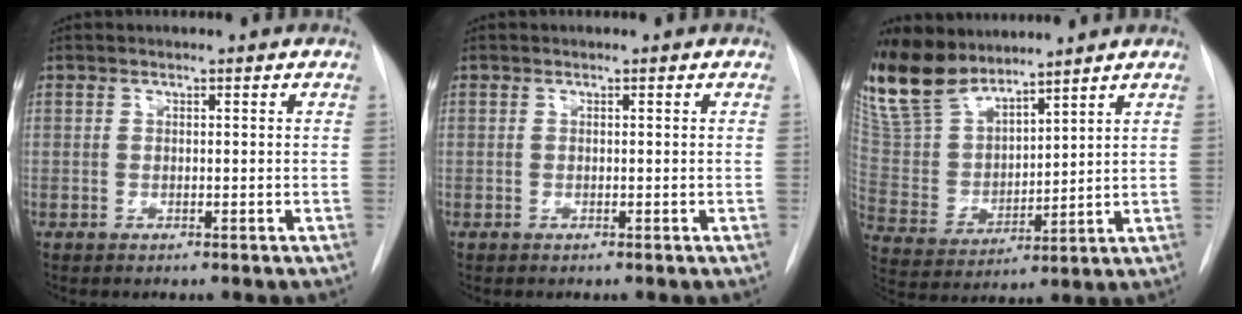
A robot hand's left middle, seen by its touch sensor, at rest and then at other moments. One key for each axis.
{"total": 0.0}
{"total": 13.2, "fx": 11.5, "fy": 4.1, "fz": 4.9, "tx": -0.109, "ty": 0.006, "tz": 0.240}